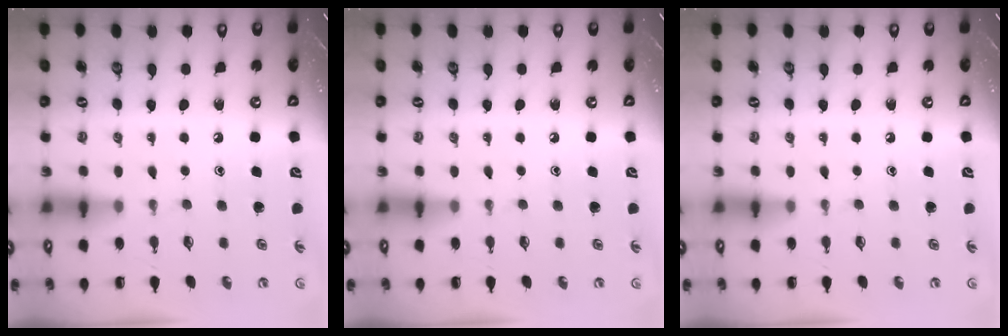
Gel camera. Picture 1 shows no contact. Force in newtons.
{"total": 0.0}
{"total": 0.0}